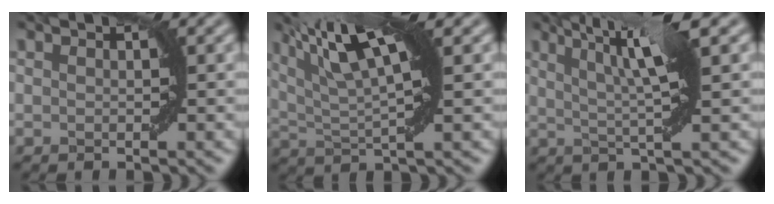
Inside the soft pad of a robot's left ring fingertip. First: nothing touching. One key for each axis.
{"total": 7.9, "fx": 3.7, "fy": 2.0, "fz": 6.6, "tx": -0.126, "ty": 0.010, "tz": 0.071}
{"total": 6.0, "fx": 2.4, "fy": 0.7, "fz": 5.5, "tx": -0.092, "ty": 0.009, "tz": 0.043}